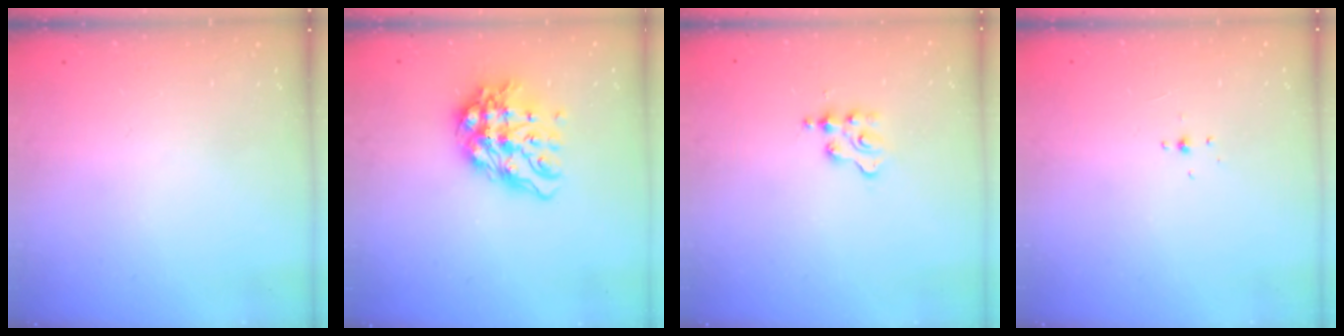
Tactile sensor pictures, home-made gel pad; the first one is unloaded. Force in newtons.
{"total": 13.0, "press": 12.9, "slide": 1.5}
{"total": 2.2, "press": 2.1, "slide": 0.3}
{"total": 2.4, "press": 2.3, "slide": 0.7}